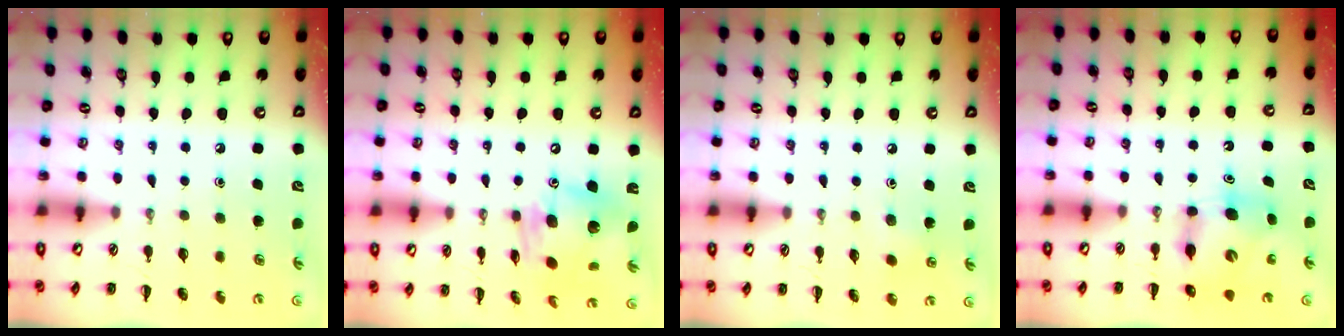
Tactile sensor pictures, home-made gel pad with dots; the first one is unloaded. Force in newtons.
{"total": 13.3, "press": 13.2, "slide": 2.1}
{"total": 6.5, "press": 6.4, "slide": 0.7}
{"total": 6.8, "press": 6.8, "slide": 0.7}